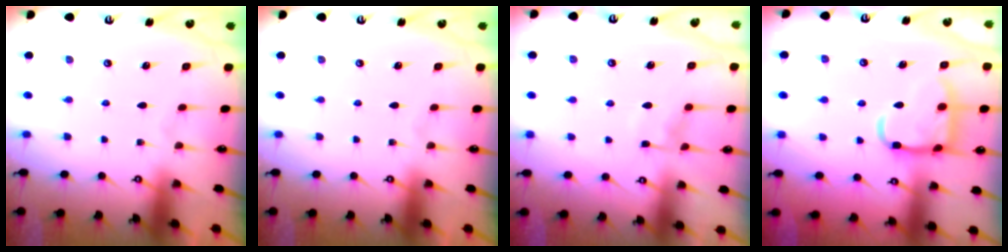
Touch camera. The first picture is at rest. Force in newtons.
{"total": 0.0}
{"total": 6.0, "press": 5.9, "slide": 0.7}
{"total": 13.5, "press": 13.5, "slide": 1.3}